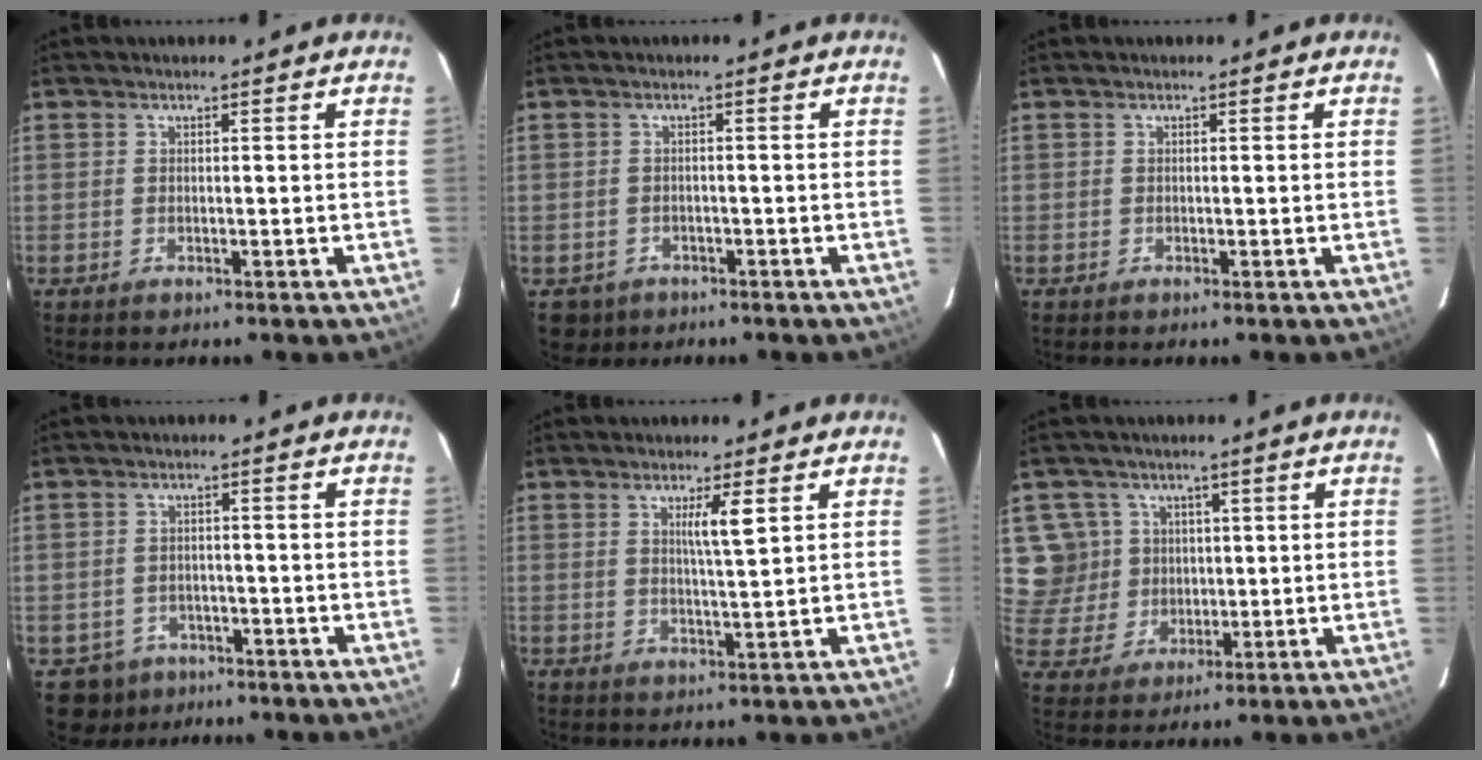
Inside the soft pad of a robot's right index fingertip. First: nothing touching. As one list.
[{"total": 3.3, "force": [-1.8, 2.7, 0.1], "torque": [-0.003, 0.006, -0.027]}, {"total": 0.0}, {"total": 5.0, "force": [-2.9, 4.1, 0.0], "torque": [0.002, 0.008, -0.040]}, {"total": 3.7, "force": [1.5, -0.3, 3.4], "torque": [-0.061, -0.005, 0.026]}, {"total": 8.7, "force": [2.9, 8.2, 0.2], "torque": [-0.012, 0.031, 0.070]}]